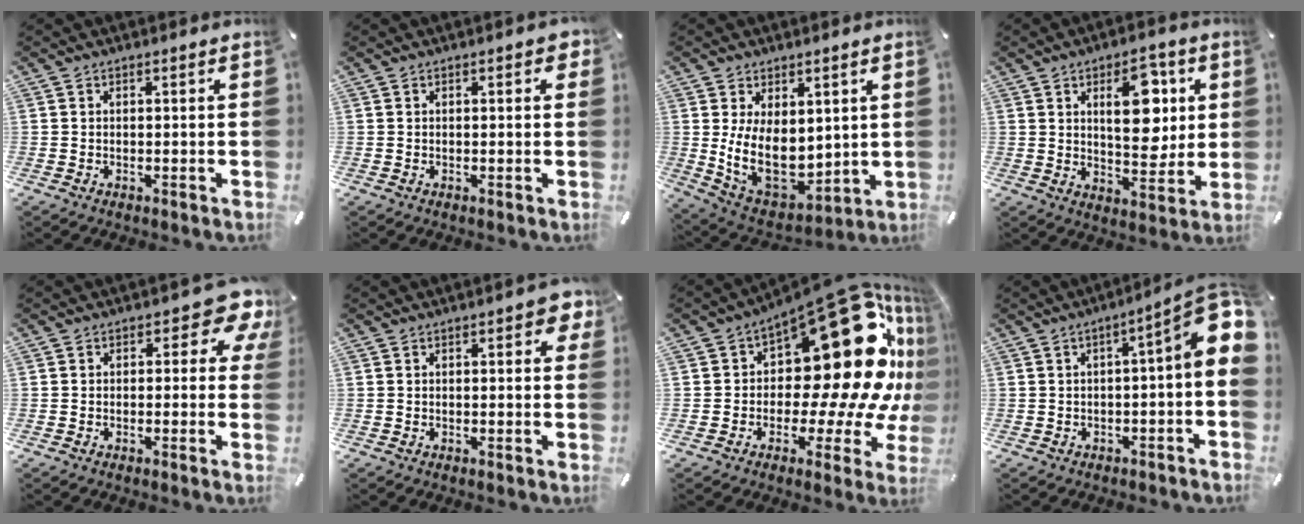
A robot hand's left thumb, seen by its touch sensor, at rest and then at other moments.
{"total": 1.4, "force": [0.3, 0.6, 1.3], "torque": [-0.009, -0.001, 0.000]}
{"total": 14.0, "force": [1.7, 10.0, 9.7], "torque": [-0.179, -0.040, 0.037]}
{"total": 14.3, "force": [4.6, 7.8, 11.0], "torque": [-0.147, -0.007, 0.075]}
{"total": 7.8, "force": [3.0, 4.1, 5.9], "torque": [-0.062, -0.018, 0.046]}
{"total": 3.5, "force": [1.1, 1.6, 2.9], "torque": [-0.036, -0.001, 0.014]}
{"total": 33.3, "force": [8.6, 16.8, 27.4], "torque": [-0.362, -0.102, 0.176]}
{"total": 10.8, "force": [2.1, 2.6, 10.3], "torque": [-0.131, -0.030, 0.034]}